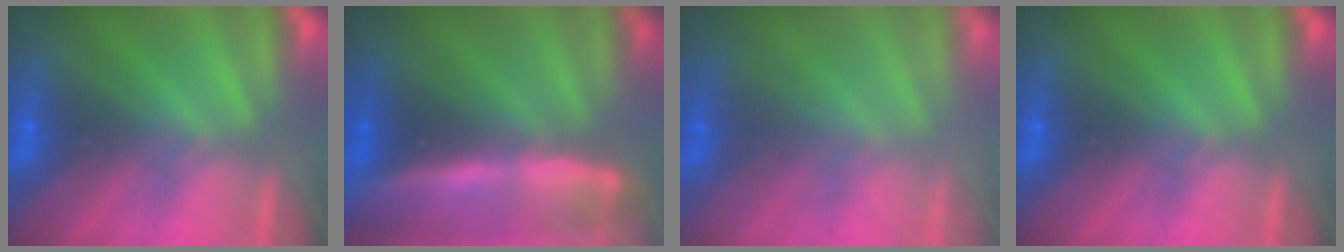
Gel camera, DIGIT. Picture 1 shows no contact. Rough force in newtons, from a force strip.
{"total": 8.0}
{"total": 2.5}
{"total": 0.0}